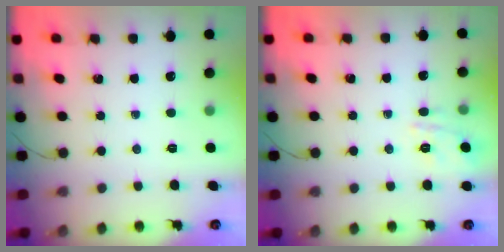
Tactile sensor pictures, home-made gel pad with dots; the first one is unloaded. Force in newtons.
{"total": 2.9, "press": 2.7, "slide": 1.2}